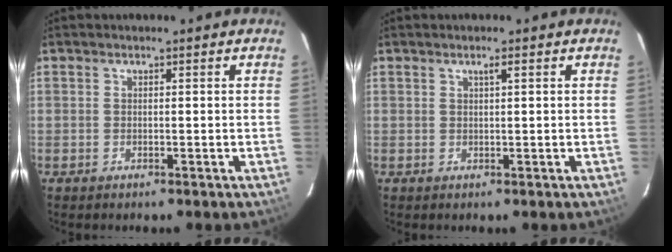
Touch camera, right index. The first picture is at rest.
{"total": 0.9, "force": [0.5, -0.1, 0.8], "torque": [-0.013, 0.004, 0.008]}